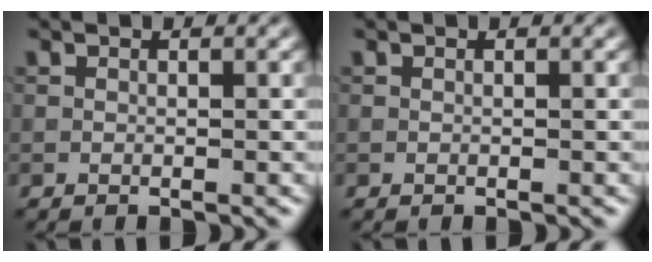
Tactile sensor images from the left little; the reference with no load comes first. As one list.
[{"total": 0.0}]